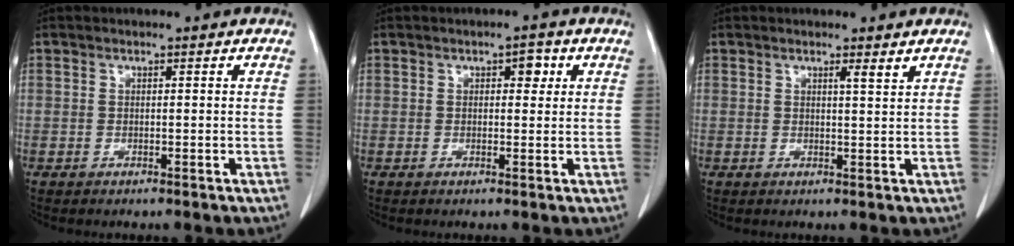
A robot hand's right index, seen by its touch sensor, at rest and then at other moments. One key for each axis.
{"total": 2.2, "fx": 0.8, "fy": 1.2, "fz": 1.6, "tx": -0.017, "ty": 0.007, "tz": 0.009}
{"total": 1.3, "fx": 1.0, "fy": -0.2, "fz": 0.8, "tx": -0.016, "ty": -0.008, "tz": 0.016}